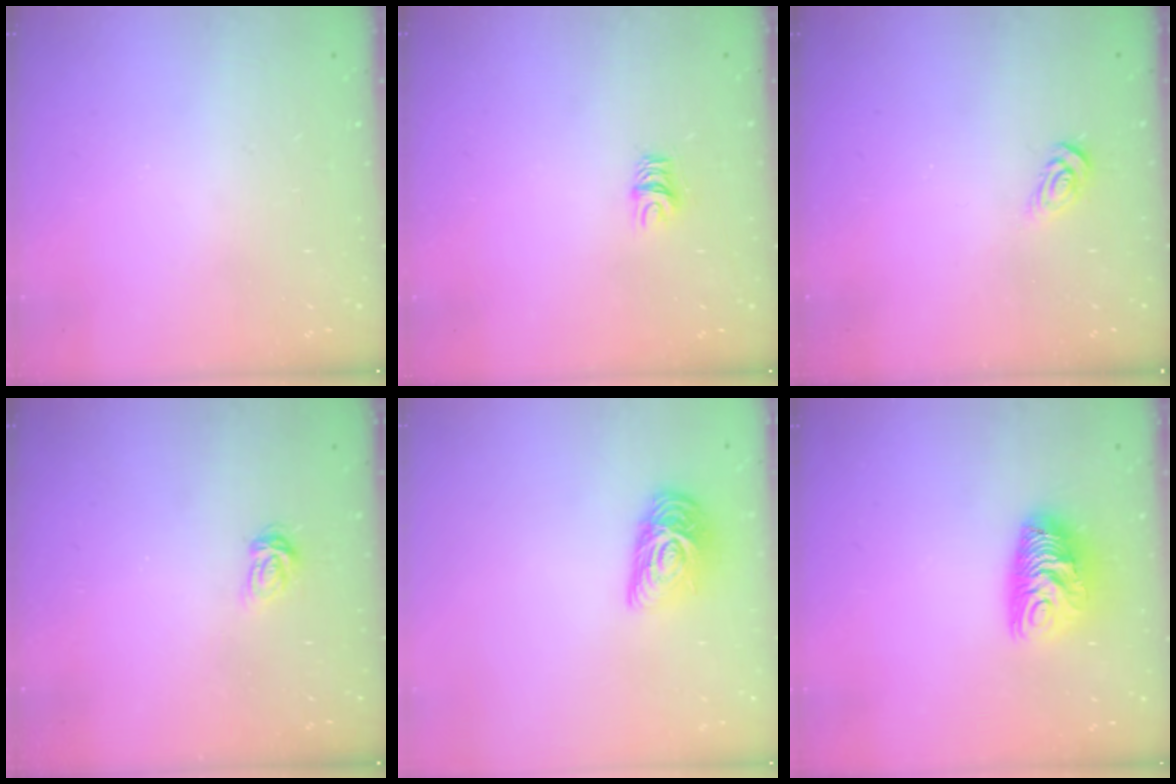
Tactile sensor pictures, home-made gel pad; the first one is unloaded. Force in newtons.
{"total": 5.8, "press": 5.8, "slide": 0.6}
{"total": 3.7, "press": 3.7, "slide": 0.4}
{"total": 5.2, "press": 5.2, "slide": 0.5}
{"total": 10.8, "press": 10.8, "slide": 0.6}
{"total": 10.2, "press": 10.2, "slide": 0.3}